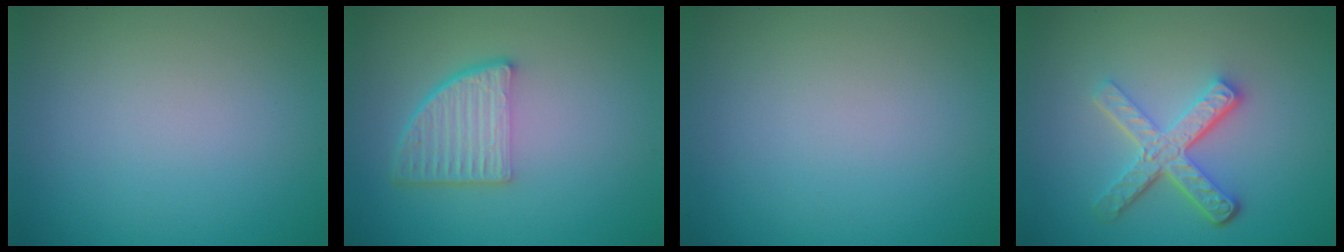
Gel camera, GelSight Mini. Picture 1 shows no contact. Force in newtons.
{"total": 4.8, "press": 3.4, "slide": 3.4}
{"total": 0.0}
{"total": 4.9, "press": 3.6, "slide": 3.3}